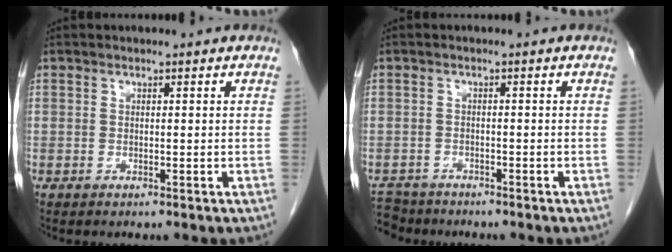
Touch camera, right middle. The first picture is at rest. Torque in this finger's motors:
{"motor_torque": [0.01, 0.01, -0.01, 0.00]}